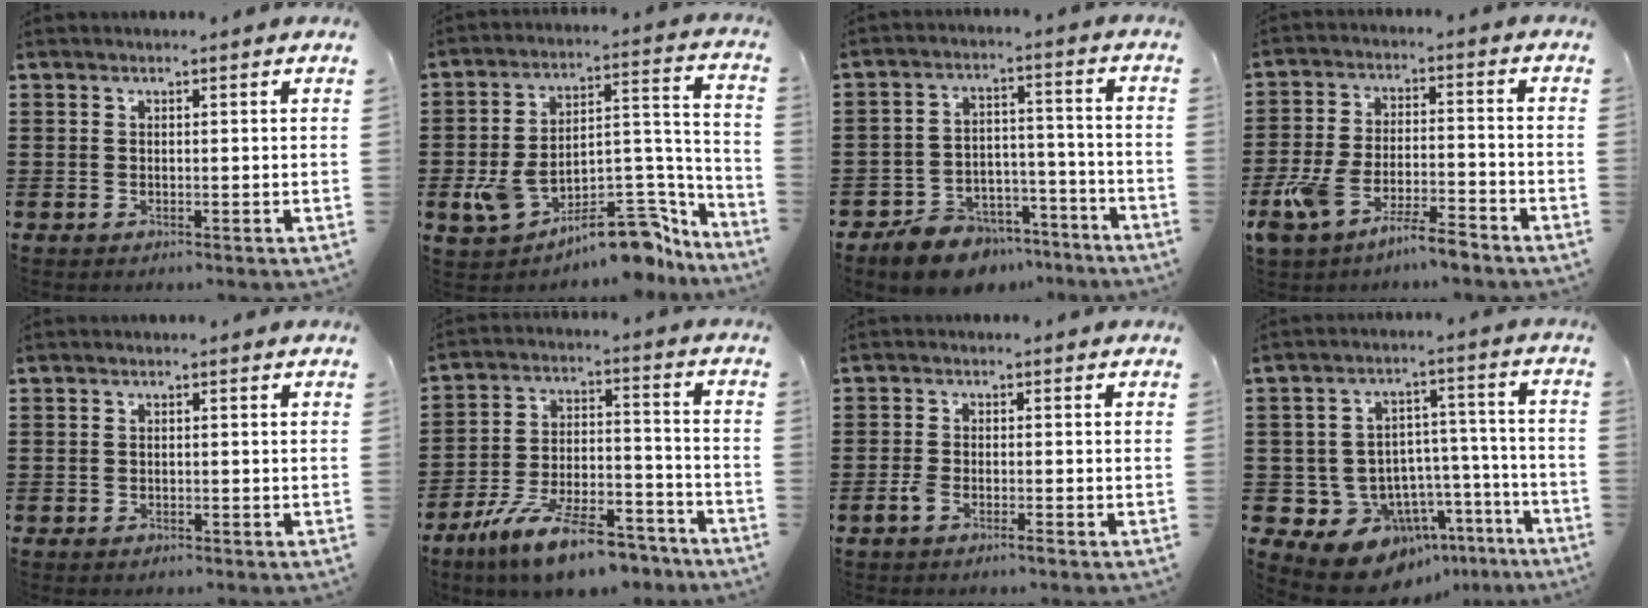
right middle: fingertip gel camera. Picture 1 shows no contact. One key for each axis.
{"total": 13.8, "fx": -9.9, "fy": 4.8, "fz": 8.2, "tx": -0.120, "ty": 0.040, "tz": -0.174}
{"total": 8.2, "fx": -7.7, "fy": 2.7, "fz": 1.1, "tx": -0.017, "ty": 0.037, "tz": -0.146}
{"total": 8.3, "fx": -6.5, "fy": 2.0, "fz": 4.7, "tx": -0.107, "ty": 0.001, "tz": -0.127}
{"total": 0.8, "fx": -0.7, "fy": 0.4, "fz": 0.1, "tx": -0.006, "ty": -0.001, "tz": -0.015}
{"total": 12.8, "fx": -10.5, "fy": 2.4, "fz": 7.0, "tx": -0.129, "ty": 0.032, "tz": -0.199}
{"total": 2.4, "fx": -1.5, "fy": 0.7, "fz": 1.8, "tx": -0.046, "ty": -0.003, "tz": -0.032}
{"total": 11.6, "fx": -9.1, "fy": 6.8, "fz": 2.4, "tx": -0.047, "ty": 0.044, "tz": -0.156}